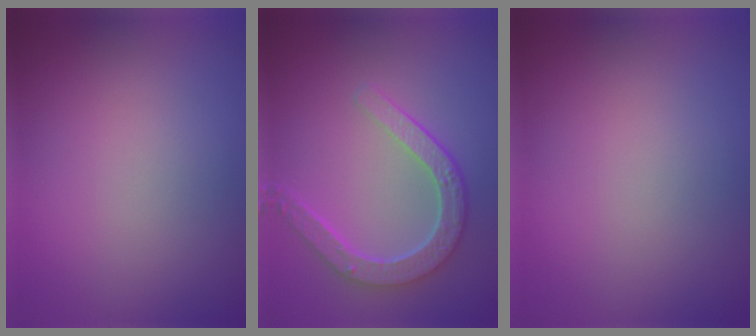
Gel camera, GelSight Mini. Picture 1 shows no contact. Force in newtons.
{"total": 4.7, "press": 3.7, "slide": 2.8}
{"total": 0.0}